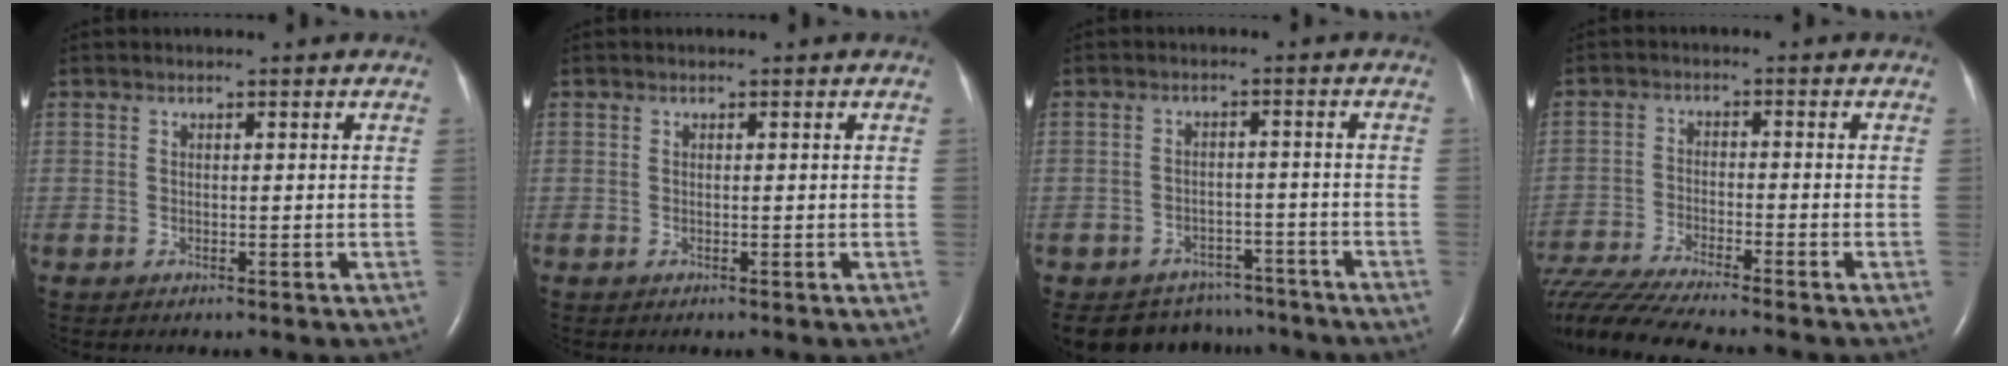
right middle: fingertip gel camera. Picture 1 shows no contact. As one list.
[{"total": 0.0}, {"total": 9.7, "force": [-8.5, 4.5, 0.4], "torque": [-0.009, 0.017, -0.108]}, {"total": 14.4, "force": [-12.8, -0.2, 6.5], "torque": [-0.121, -0.022, -0.221]}]